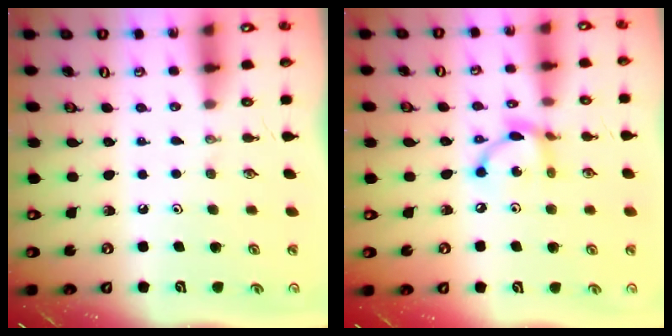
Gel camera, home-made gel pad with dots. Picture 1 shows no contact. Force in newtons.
{"total": 8.3, "press": 8.3, "slide": 0.3}